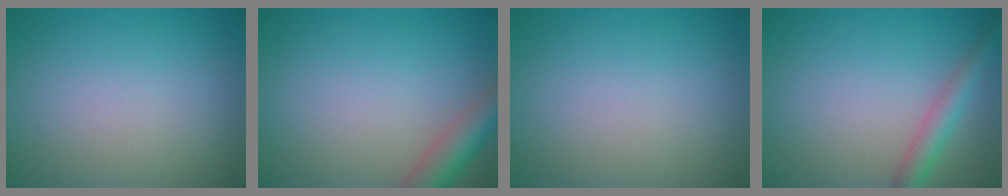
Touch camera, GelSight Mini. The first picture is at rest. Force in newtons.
{"total": 4.3, "press": 4.3, "slide": 0.3}
{"total": 0.0}
{"total": 2.8, "press": 2.8, "slide": 0.1}